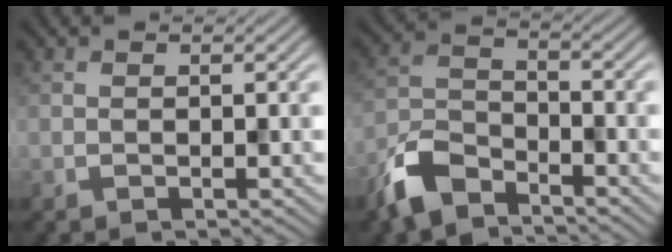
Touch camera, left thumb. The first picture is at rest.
{"total": 6.9, "force": [-5.3, 2.8, 3.3], "torque": [-0.074, -0.005, -0.127]}